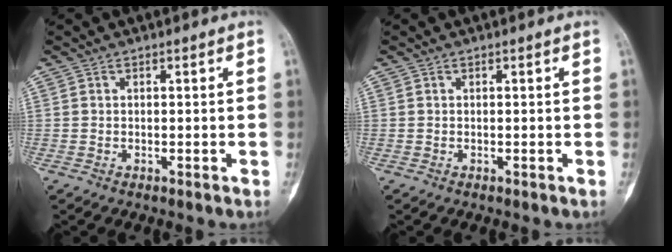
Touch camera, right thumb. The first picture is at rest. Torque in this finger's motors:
{"motor_torque": [0.29, 0.16, 0.10, -0.12, 0.06]}